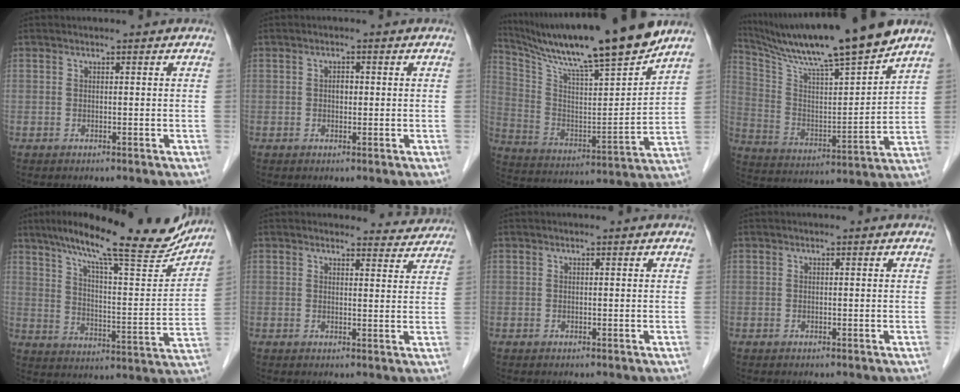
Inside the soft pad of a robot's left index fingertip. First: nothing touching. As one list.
[{"total": 1.3, "force": [-0.4, 0.8, 0.9], "torque": [-0.014, 0.000, -0.009]}, {"total": 21.3, "force": [17.9, 0.2, 11.6], "torque": [-0.205, -0.017, 0.294]}, {"total": 18.7, "force": [15.9, -0.3, 9.9], "torque": [-0.176, -0.004, 0.268]}, {"total": 21.6, "force": [18.1, 2.5, 11.4], "torque": [-0.182, -0.011, 0.255]}, {"total": 5.6, "force": [5.4, 1.5, -0.4], "torque": [0.022, -0.016, 0.037]}, {"total": 0.0}, {"total": 0.0}]